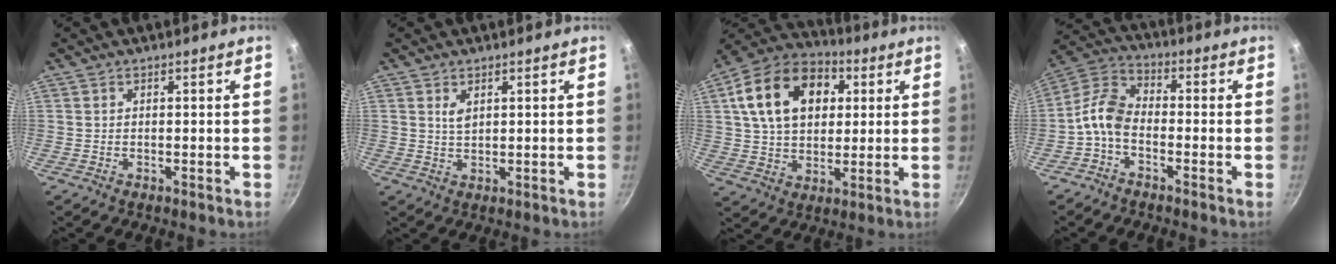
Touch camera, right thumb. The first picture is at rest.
{"total": 2.2, "force": [1.0, 1.2, 1.5], "torque": [-0.025, -0.006, 0.021]}
{"total": 19.3, "force": [5.3, 13.3, 12.9], "torque": [-0.198, 0.014, 0.080]}
{"total": 7.4, "force": [-2.9, 4.4, 5.2], "torque": [-0.110, 0.044, -0.075]}